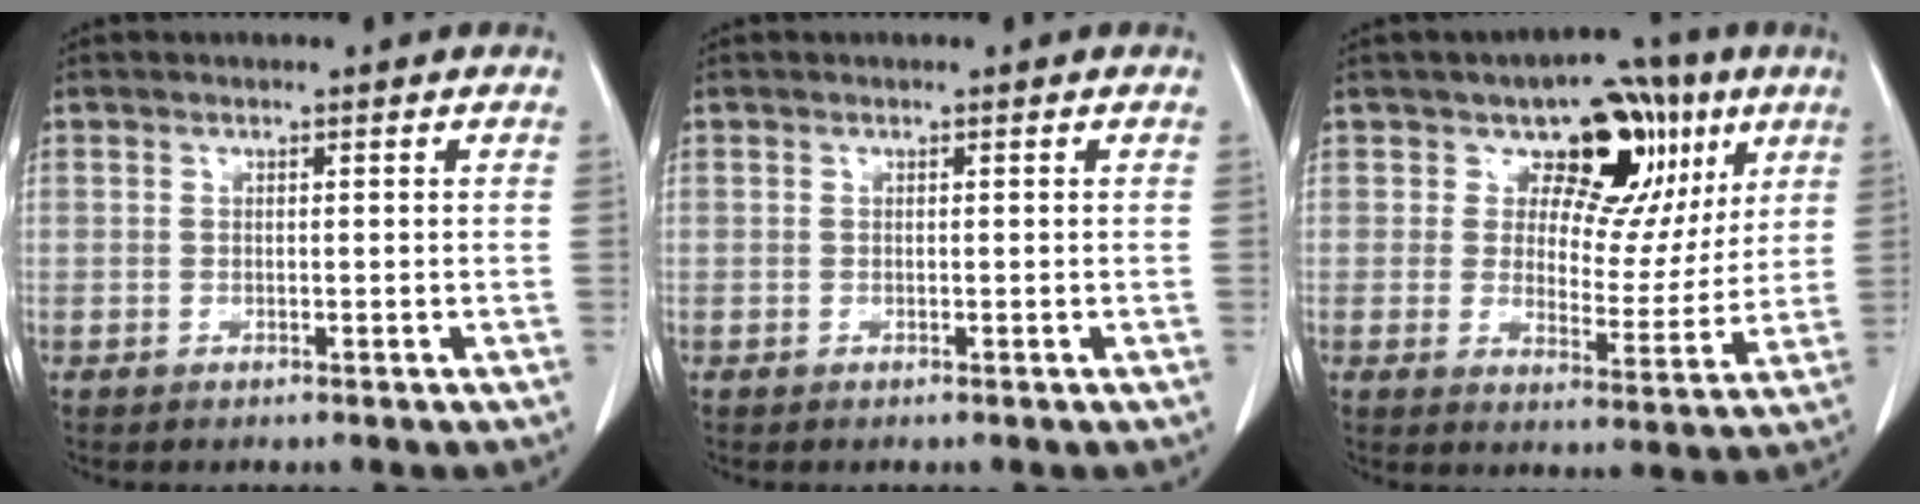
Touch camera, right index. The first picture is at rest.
{"total": 0.0}
{"total": 11.4, "force": [5.6, 7.4, 6.6], "torque": [-0.060, 0.017, 0.081]}